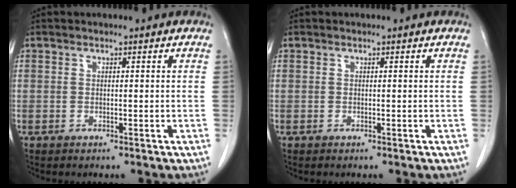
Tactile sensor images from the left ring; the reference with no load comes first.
{"total": 0.0}